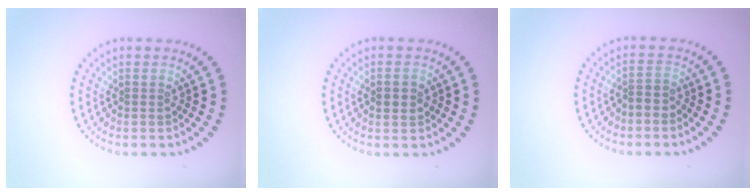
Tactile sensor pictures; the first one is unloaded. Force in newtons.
{"total": 1.4, "press": 1.4, "slide": 0.0}
{"total": 1.1, "press": 0.8, "slide": 0.7}